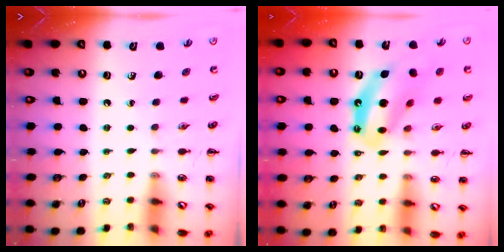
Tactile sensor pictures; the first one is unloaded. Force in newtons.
{"total": 12.5, "press": 12.0, "slide": 3.5}